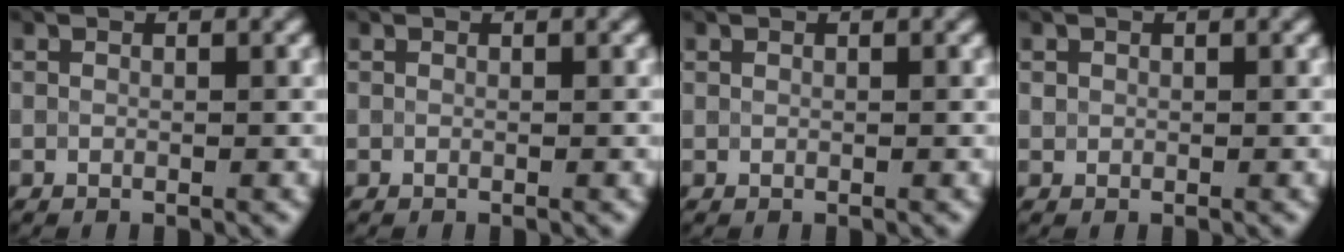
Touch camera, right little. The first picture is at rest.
{"total": 0.0}
{"total": 0.0}
{"total": 0.5, "force": [0.2, 0.5, 0.1], "torque": [0.003, -0.003, 0.006]}